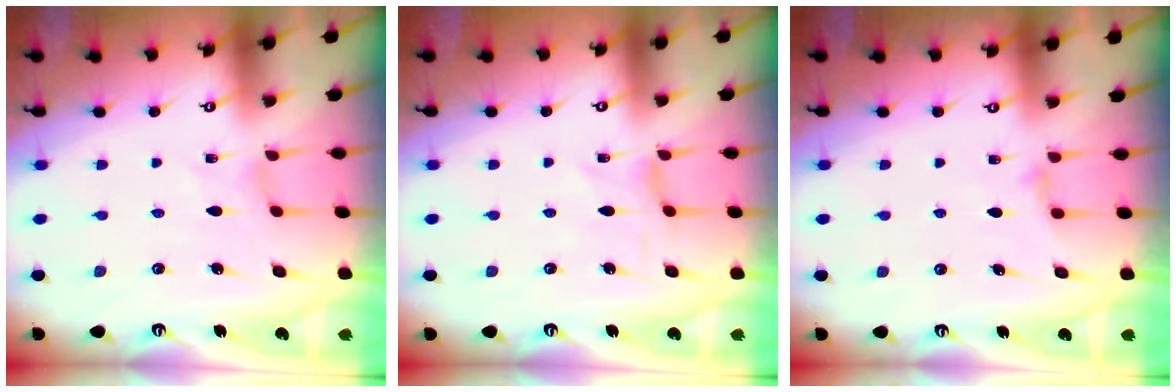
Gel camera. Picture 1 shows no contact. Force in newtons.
{"total": 0.0}
{"total": 2.4, "press": 2.4, "slide": 0.5}